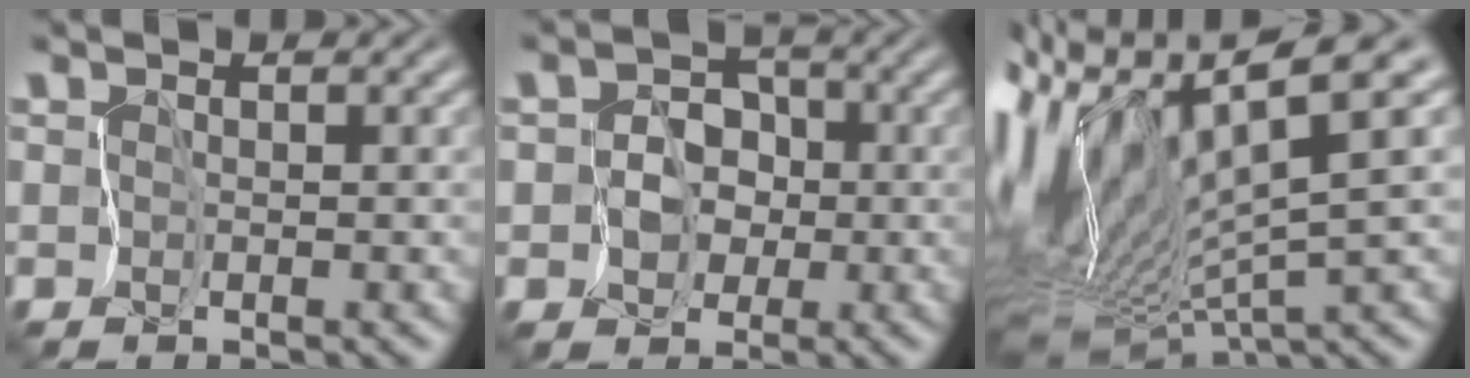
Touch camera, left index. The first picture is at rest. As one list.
[{"total": 3.5, "force": [-1.1, 3.1, 1.1], "torque": [0.004, -0.001, -0.034]}, {"total": 12.0, "force": [2.9, 3.3, 11.2], "torque": [-0.234, 0.013, 0.076]}]